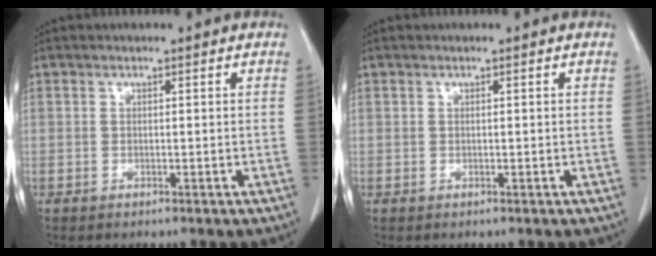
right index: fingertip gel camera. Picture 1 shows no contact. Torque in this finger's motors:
{"motor_torque": [0.00, 0.00, 0.00, 0.01]}